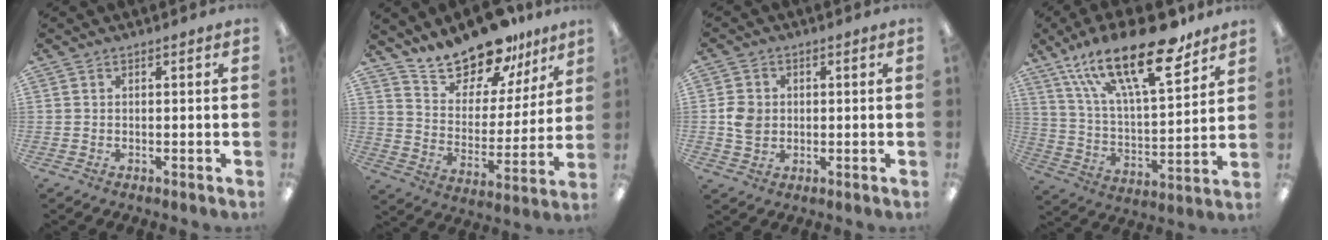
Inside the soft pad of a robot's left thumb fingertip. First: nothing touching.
{"total": 16.1, "force": [14.5, 5.6, 3.9], "torque": [-0.078, -0.117, 0.266]}
{"total": 5.1, "force": [-0.2, 4.5, 2.4], "torque": [-0.029, 0.005, -0.003]}
{"total": 25.3, "force": [16.2, 9.0, 17.3], "torque": [-0.286, -0.087, 0.273]}